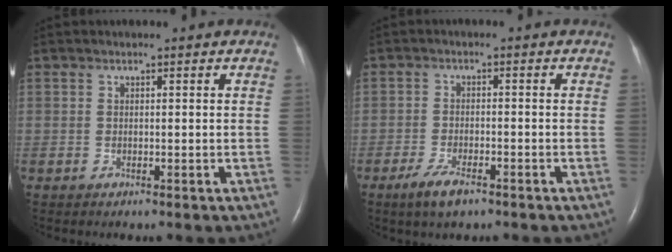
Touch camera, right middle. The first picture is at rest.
{"total": 4.4, "force": [-2.9, 1.2, 3.0], "torque": [-0.068, -0.006, -0.051]}